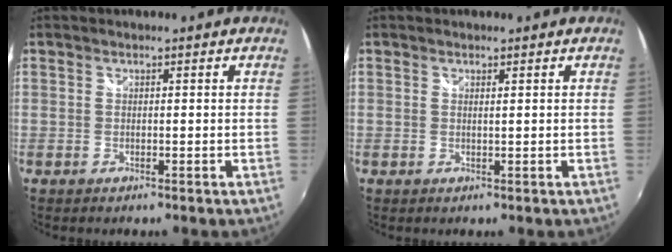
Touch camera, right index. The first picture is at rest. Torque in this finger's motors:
{"motor_torque": [-0.73, 1.41, -0.02, 0.00]}